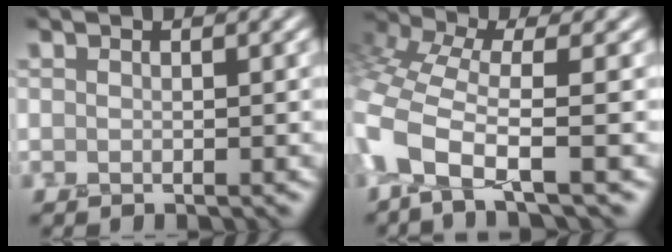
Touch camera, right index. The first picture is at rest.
{"total": 6.4, "force": [-2.6, 2.3, 5.3], "torque": [-0.124, -0.001, -0.072]}